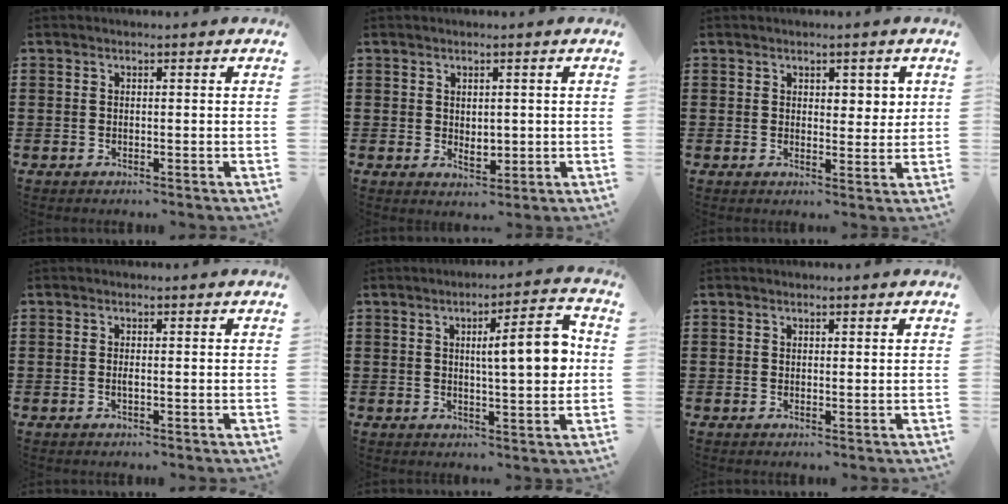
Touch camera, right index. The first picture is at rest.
{"total": 2.1, "force": [0.6, 1.4, 1.4], "torque": [-0.021, 0.001, 0.009]}
{"total": 2.4, "force": [1.4, 1.6, 1.1], "torque": [-0.009, 0.002, 0.022]}
{"total": 0.7, "force": [-0.3, -0.1, 0.7], "torque": [-0.014, -0.008, -0.003]}
{"total": 8.7, "force": [1.5, 1.8, 8.4], "torque": [-0.125, -0.010, 0.016]}
{"total": 0.5, "force": [0.4, 0.3, 0.0], "torque": [-0.002, 0.003, 0.009]}